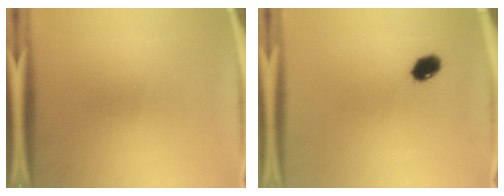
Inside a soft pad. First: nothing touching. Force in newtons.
{"total": 4.3}